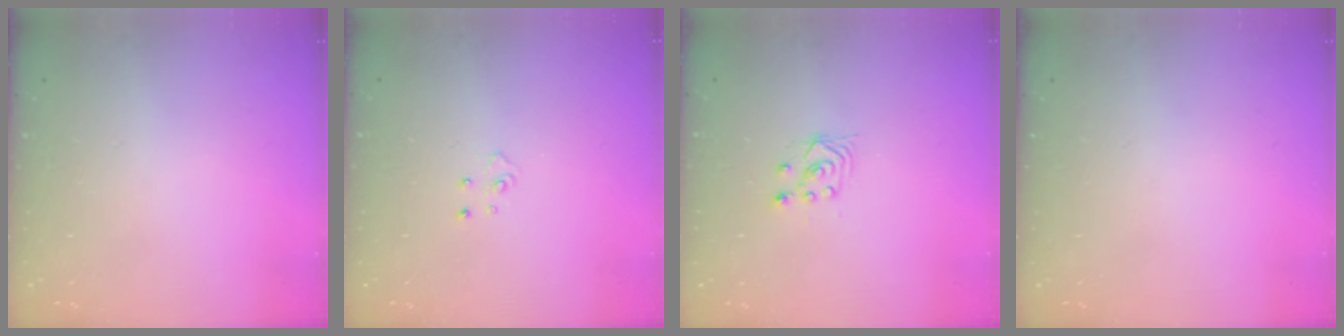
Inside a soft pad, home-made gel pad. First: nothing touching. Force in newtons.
{"total": 3.7, "press": 3.7, "slide": 0.3}
{"total": 2.8, "press": 2.4, "slide": 1.4}
{"total": 0.0}